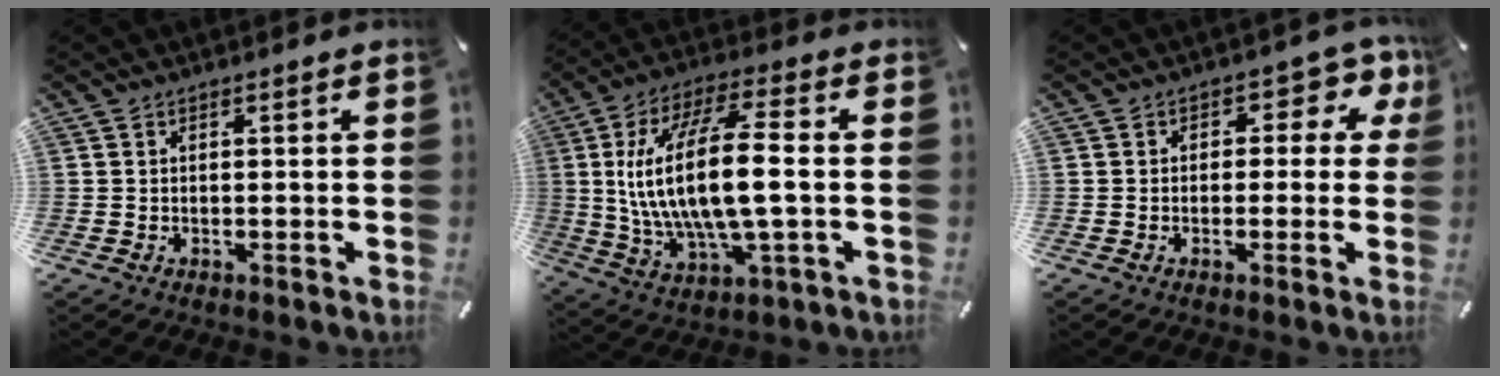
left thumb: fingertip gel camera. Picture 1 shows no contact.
{"total": 18.3, "force": [0.5, 6.8, 17.0], "torque": [-0.349, 0.002, 0.001]}
{"total": 5.8, "force": [1.3, 4.0, 4.0], "torque": [-0.043, -0.007, 0.015]}